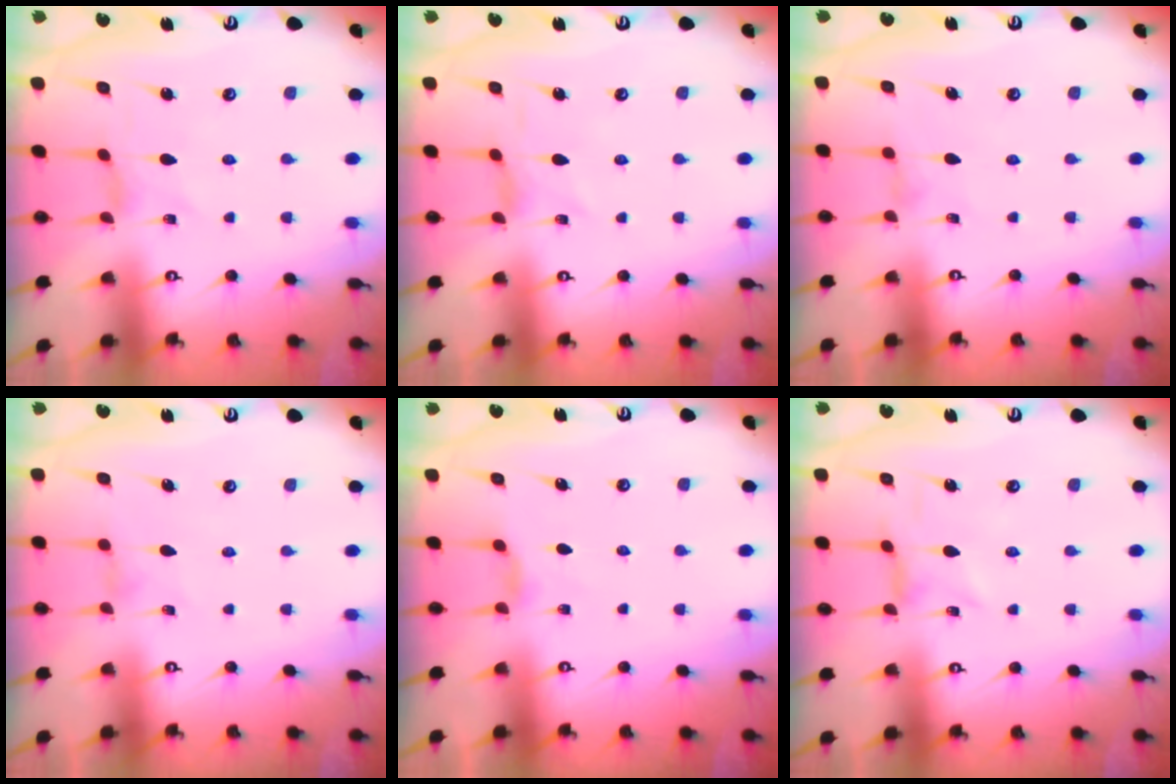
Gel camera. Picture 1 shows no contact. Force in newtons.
{"total": 0.8, "press": 0.8, "slide": 0.2}
{"total": 0.6, "press": 0.6, "slide": 0.2}
{"total": 0.0}
{"total": 1.9, "press": 1.9, "slide": 0.4}
{"total": 0.0}